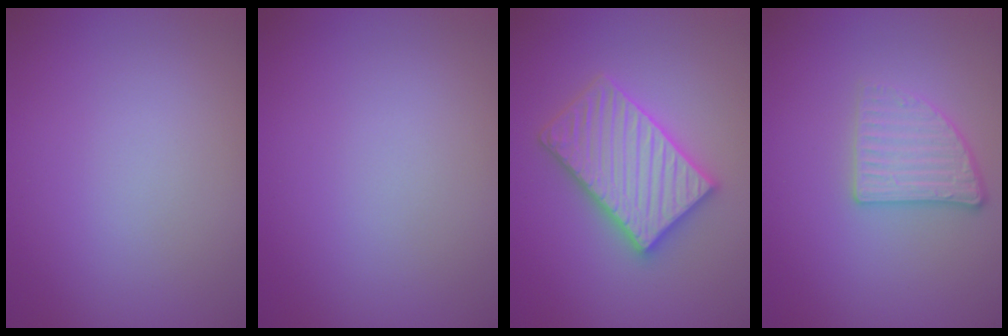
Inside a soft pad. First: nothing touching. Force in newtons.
{"total": 0.0}
{"total": 5.6, "press": 5.5, "slide": 0.8}
{"total": 2.6, "press": 2.4, "slide": 1.0}